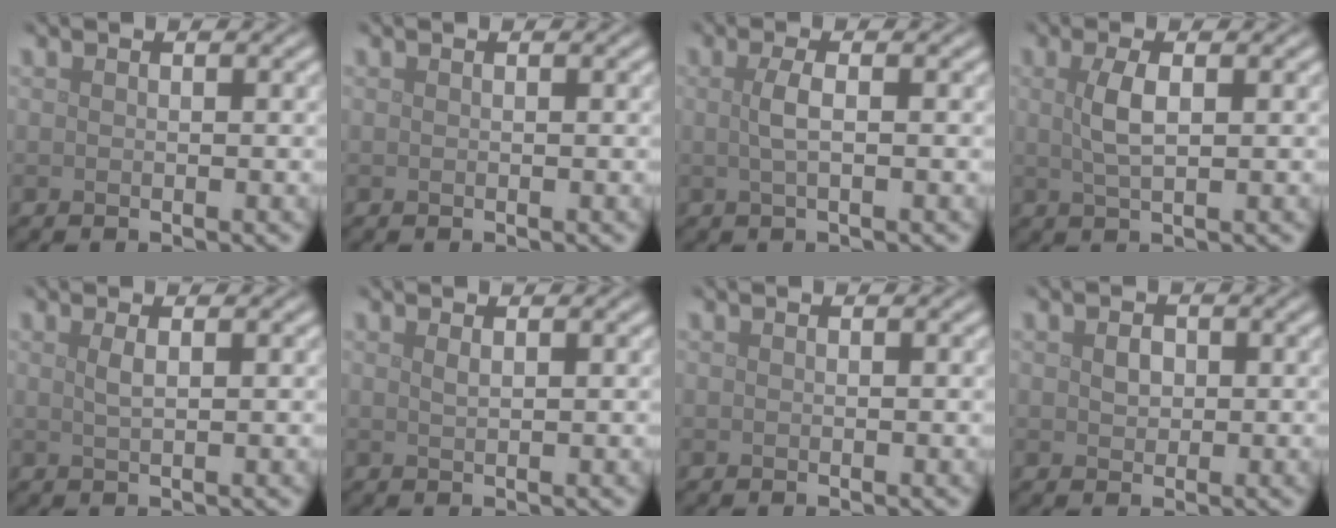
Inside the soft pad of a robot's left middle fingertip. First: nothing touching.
{"total": 0.0}
{"total": 1.9, "force": [0.1, 0.5, 1.8], "torque": [-0.037, 0.005, 0.000]}
{"total": 2.5, "force": [0.5, 0.7, 2.3], "torque": [-0.049, 0.003, 0.011]}
{"total": 1.3, "force": [0.5, 0.4, 1.2], "torque": [-0.019, 0.002, 0.006]}
{"total": 0.8, "force": [0.5, 0.2, 0.6], "torque": [-0.008, 0.001, 0.008]}
{"total": 0.0}
{"total": 1.2, "force": [0.2, 1.0, 0.7], "torque": [-0.014, 0.001, 0.002]}